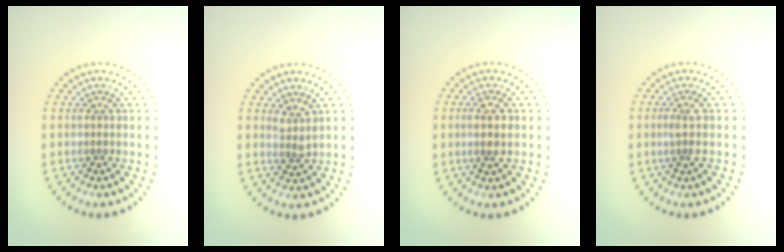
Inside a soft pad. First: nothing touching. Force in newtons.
{"total": 1.3, "press": 1.1, "slide": 0.7}
{"total": 2.1, "press": 2.0, "slide": 0.8}
{"total": 1.4, "press": 1.1, "slide": 0.9}